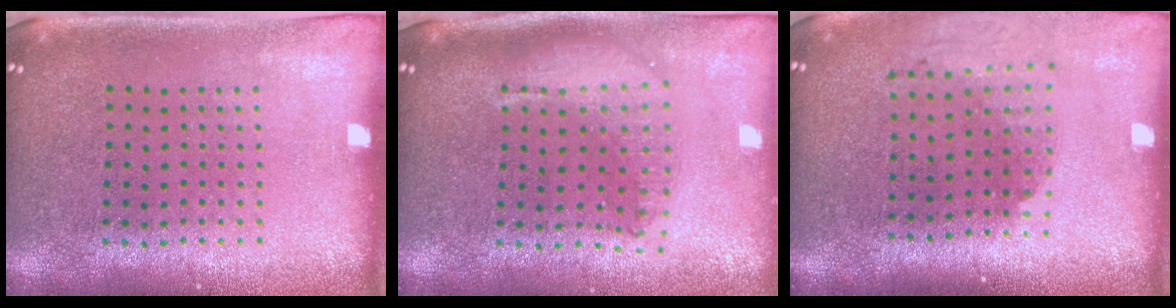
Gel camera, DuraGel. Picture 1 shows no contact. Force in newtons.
{"total": 1.9, "press": 1.6, "slide": 1.0}
{"total": 2.0, "press": 1.5, "slide": 1.4}